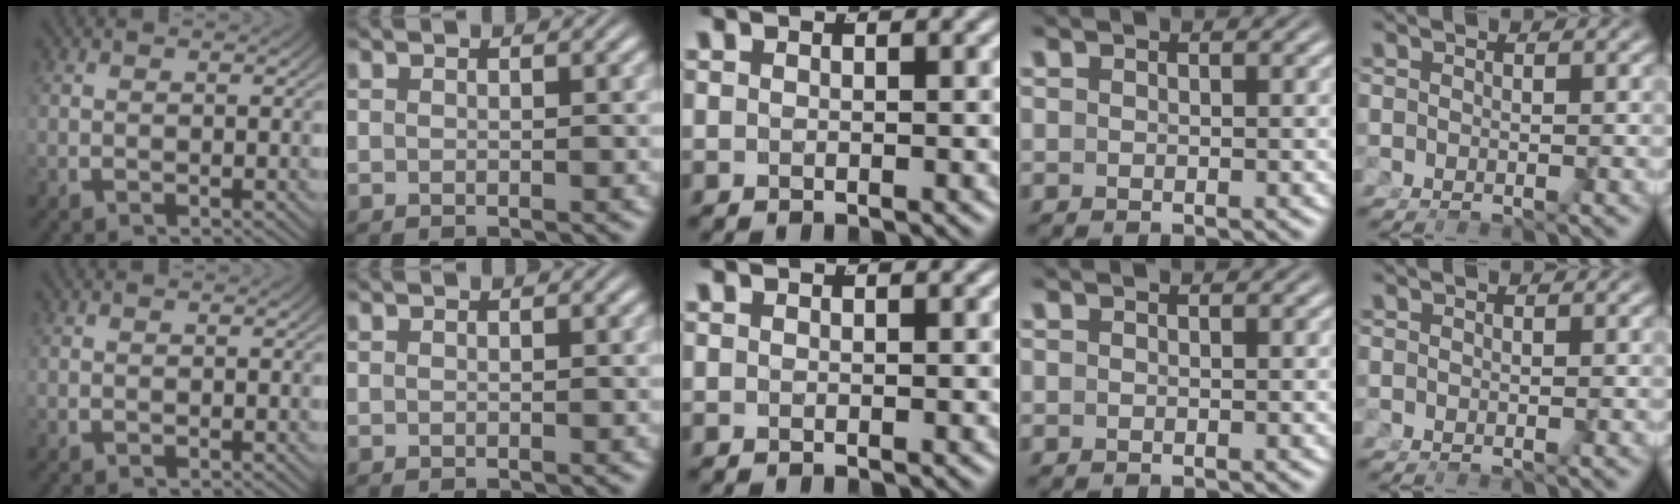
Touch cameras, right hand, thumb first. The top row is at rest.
{}